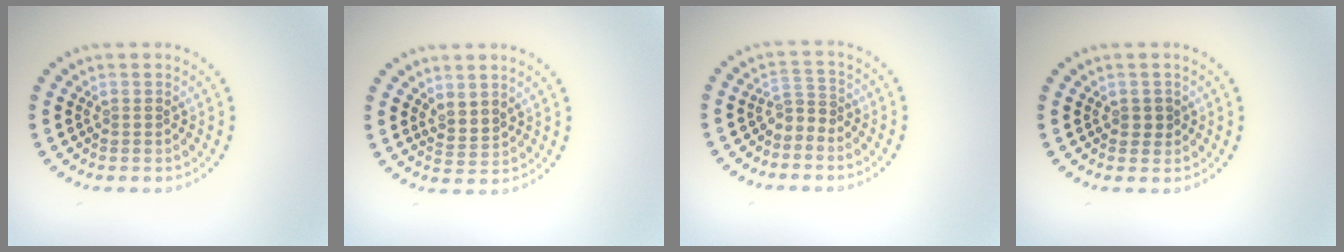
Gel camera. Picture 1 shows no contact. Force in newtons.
{"total": 1.8, "press": 1.4, "slide": 1.2}
{"total": 1.5, "press": 1.1, "slide": 1.1}
{"total": 1.1, "press": 1.1, "slide": 0.3}